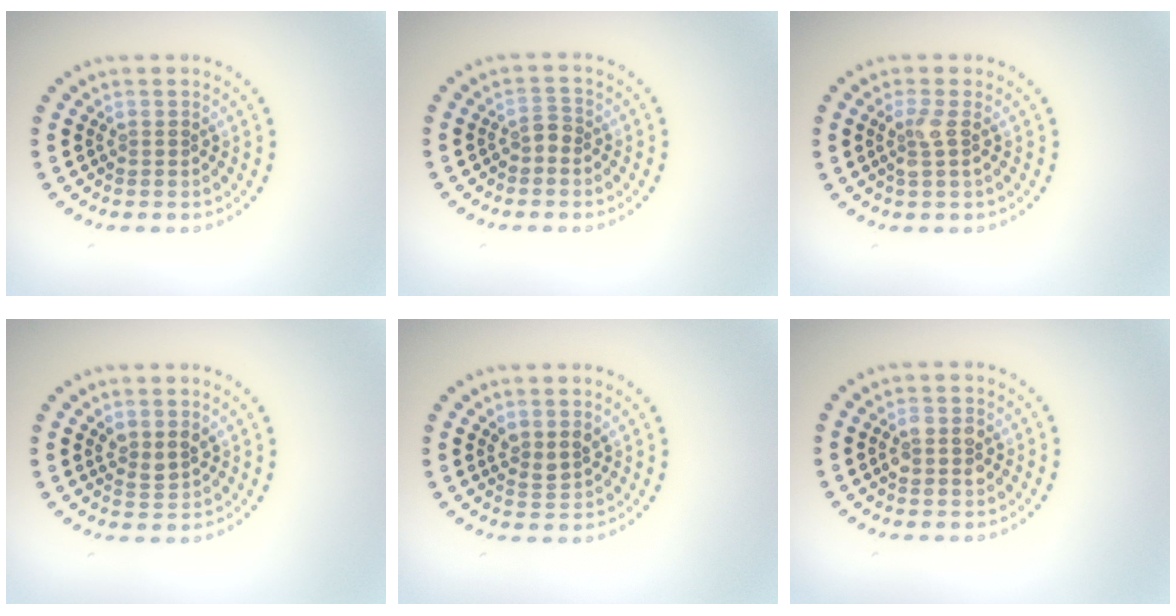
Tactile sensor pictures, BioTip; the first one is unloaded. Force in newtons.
{"total": 1.0, "press": 0.9, "slide": 0.5}
{"total": 1.8, "press": 1.5, "slide": 0.9}
{"total": 1.6, "press": 1.4, "slide": 0.8}
{"total": 1.6, "press": 1.4, "slide": 0.8}
{"total": 2.6, "press": 2.6, "slide": 0.3}